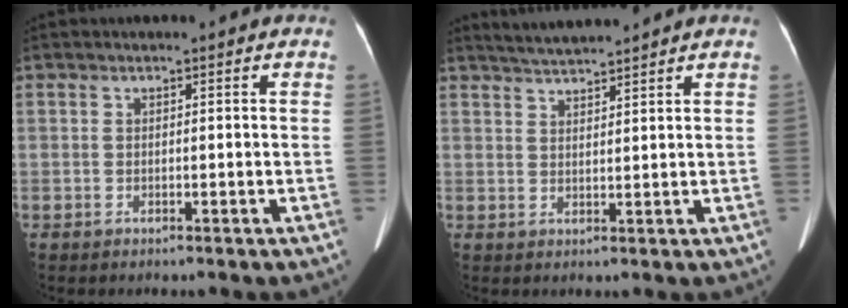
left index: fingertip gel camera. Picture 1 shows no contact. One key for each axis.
{"total": 4.7, "fx": 4.5, "fy": -0.6, "fz": 1.3, "tx": -0.028, "ty": 0.020, "tz": 0.083}